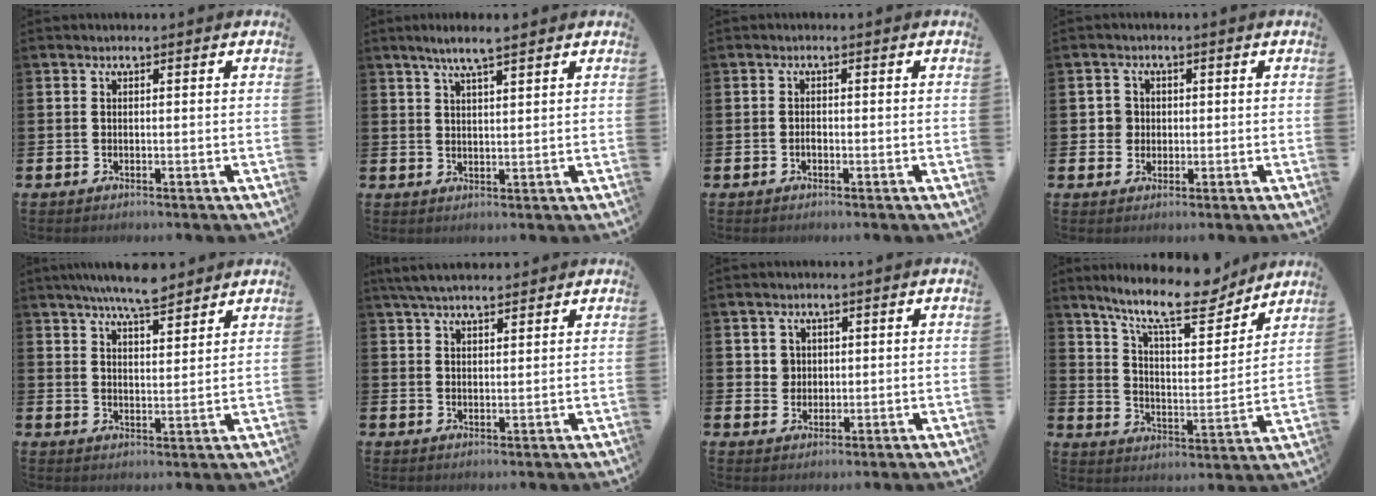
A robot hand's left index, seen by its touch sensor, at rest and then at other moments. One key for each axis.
{"total": 4.9, "fx": 4.1, "fy": 0.6, "fz": 2.6, "tx": -0.051, "ty": -0.009, "tz": 0.070}
{"total": 0.9, "fx": -0.4, "fy": 0.5, "fz": 0.6, "tx": -0.021, "ty": 0.003, "tz": -0.007}
{"total": 2.5, "fx": 0.5, "fy": 2.5, "fz": 0.3, "tx": -0.008, "ty": 0.010, "tz": 0.004}
{"total": 8.0, "fx": 7.5, "fy": 1.1, "fz": 2.7, "tx": -0.064, "ty": -0.041, "tz": 0.134}
{"total": 4.4, "fx": 4.0, "fy": 0.9, "fz": 1.5, "tx": -0.037, "ty": -0.007, "tz": 0.075}
{"total": 2.4, "fx": 1.1, "fy": 2.1, "fz": 0.4, "tx": 0.000, "ty": 0.003, "tz": 0.016}
{"total": 13.0, "fx": 11.0, "fy": 3.0, "fz": 6.4, "tx": -0.132, "ty": -0.061, "tz": 0.189}